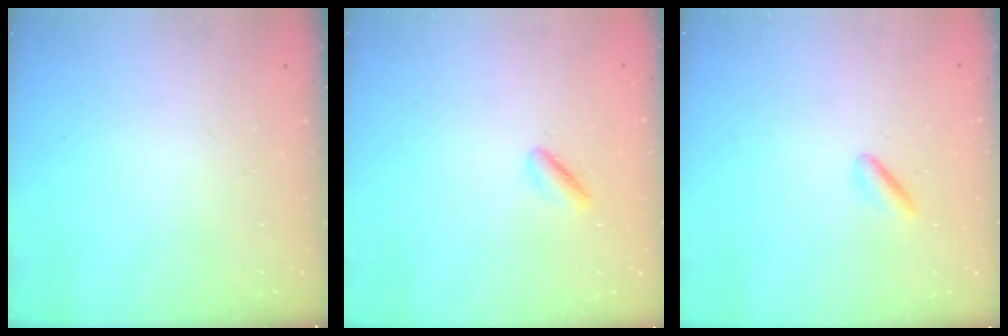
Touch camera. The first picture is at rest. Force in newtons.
{"total": 1.6, "press": 1.5, "slide": 0.4}
{"total": 2.2, "press": 2.1, "slide": 0.8}